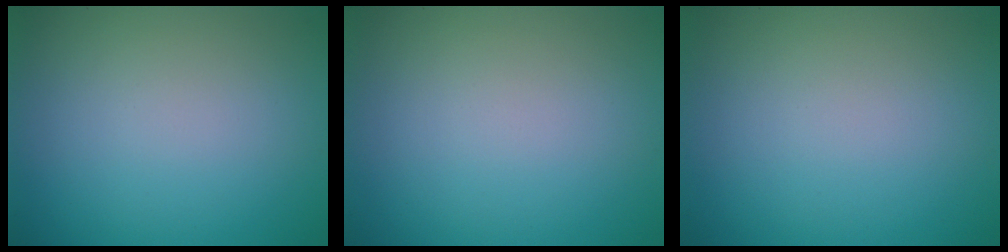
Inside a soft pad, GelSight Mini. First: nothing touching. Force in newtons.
{"total": 0.0}
{"total": 0.0}